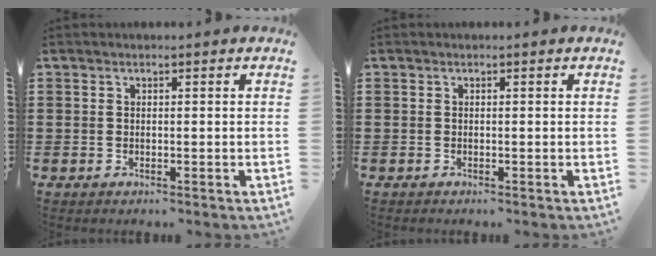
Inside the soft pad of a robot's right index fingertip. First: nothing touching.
{"total": 0.0}